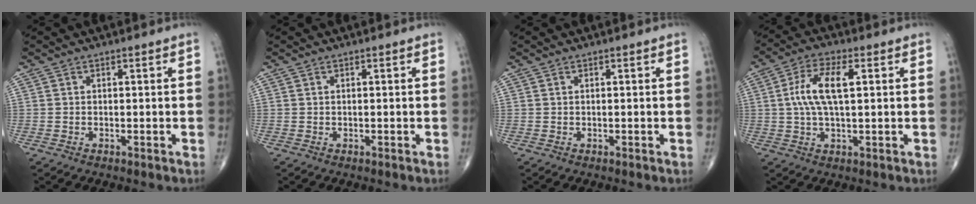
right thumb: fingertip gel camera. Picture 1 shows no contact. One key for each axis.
{"total": 0.0}
{"total": 0.0}
{"total": 9.2, "fx": 1.6, "fy": 3.6, "fz": 8.3, "tx": -0.171, "ty": 0.012, "tz": 0.026}